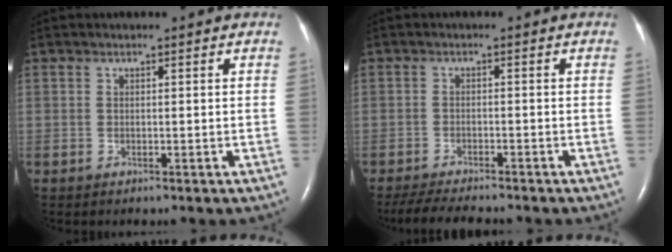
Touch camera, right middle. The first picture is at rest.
{"total": 8.4, "force": [-7.5, 1.1, 3.8], "torque": [-0.063, -0.019, -0.115]}